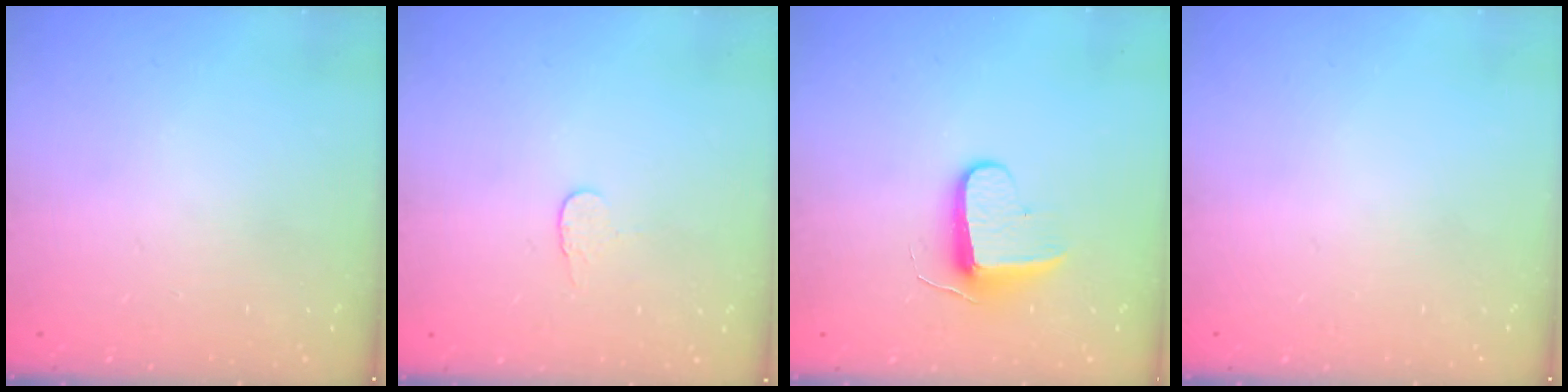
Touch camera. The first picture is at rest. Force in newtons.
{"total": 3.8, "press": 3.8, "slide": 0.3}
{"total": 8.7, "press": 8.7, "slide": 0.5}
{"total": 0.0}